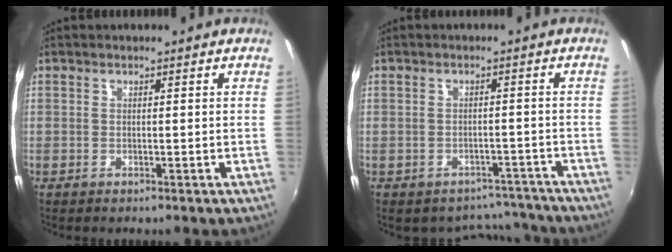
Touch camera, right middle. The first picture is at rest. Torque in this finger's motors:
{"motor_torque": [-0.83, 0.15, -0.31, -0.10]}